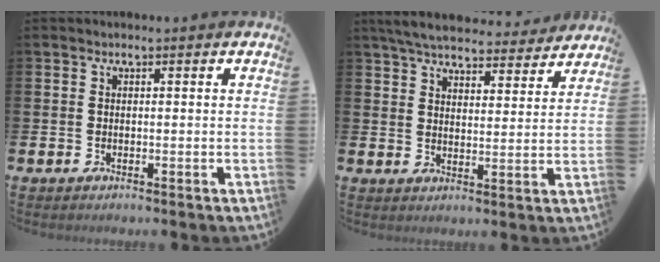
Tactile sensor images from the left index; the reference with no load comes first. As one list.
[{"total": 6.2, "force": [6.0, 1.3, 1.3], "torque": [-0.048, -0.033, 0.106]}]